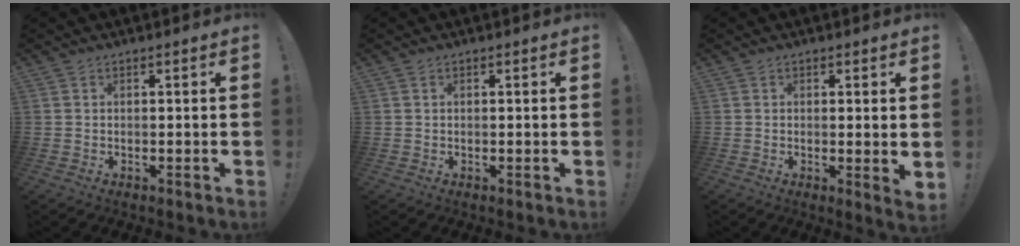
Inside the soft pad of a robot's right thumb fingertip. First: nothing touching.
{"total": 0.0}
{"total": 2.6, "force": [0.8, 0.5, 2.4], "torque": [-0.020, -0.010, 0.013]}